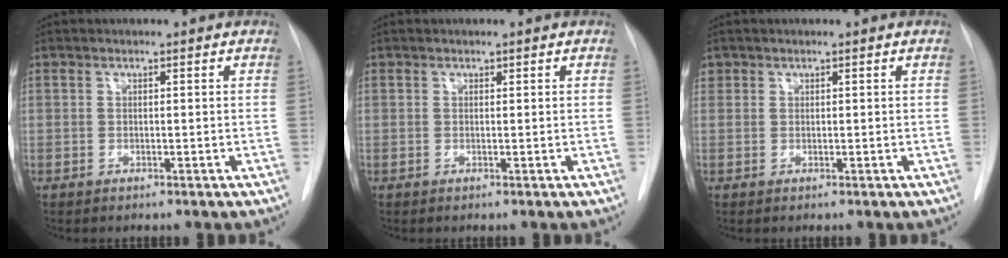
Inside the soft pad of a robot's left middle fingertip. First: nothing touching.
{"total": 0.0}
{"total": 0.7, "force": [0.4, 0.6, 0.0], "torque": [0.006, 0.007, 0.007]}